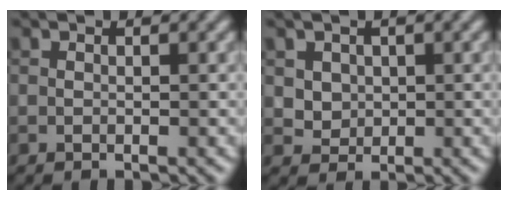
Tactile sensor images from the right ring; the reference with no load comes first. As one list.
[{"total": 2.6, "force": [1.0, 2.2, 1.0], "torque": [-0.029, 0.001, 0.037]}]